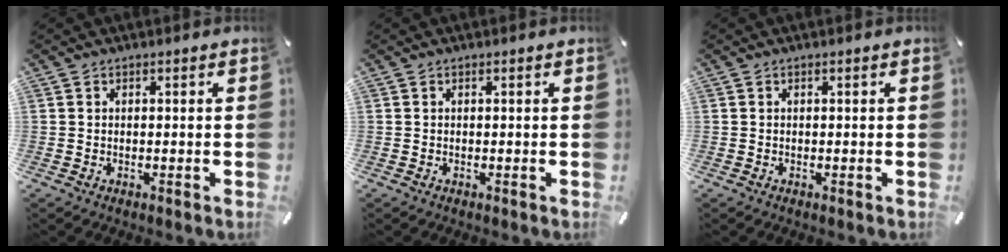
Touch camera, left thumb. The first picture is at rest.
{"total": 0.0}
{"total": 0.0}